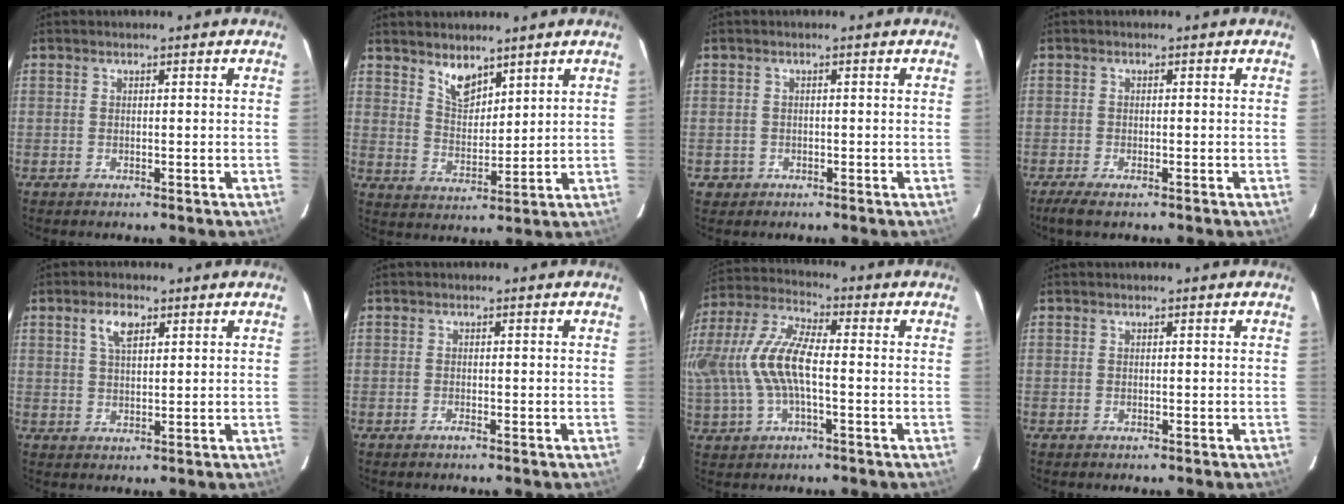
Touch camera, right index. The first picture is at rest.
{"total": 5.9, "force": [4.6, 2.5, 2.7], "torque": [-0.040, 0.000, 0.088]}
{"total": 0.6, "force": [0.1, 0.6, 0.0], "torque": [0.004, 0.003, 0.001]}
{"total": 3.2, "force": [-2.3, 0.5, 2.2], "torque": [-0.050, -0.010, -0.041]}
{"total": 4.3, "force": [2.1, 2.0, 3.2], "torque": [-0.058, 0.010, 0.039]}
{"total": 0.7, "force": [-0.6, 0.2, 0.4], "torque": [-0.009, 0.000, -0.012]}
{"total": 15.4, "force": [-1.0, 6.2, 14.0], "torque": [-0.291, 0.011, -0.020]}
{"total": 0.0}